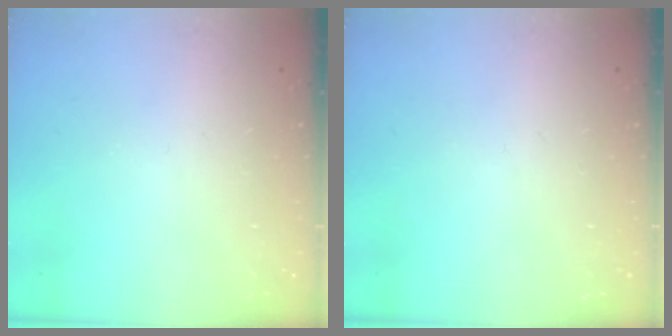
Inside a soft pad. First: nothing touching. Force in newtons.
{"total": 0.0}